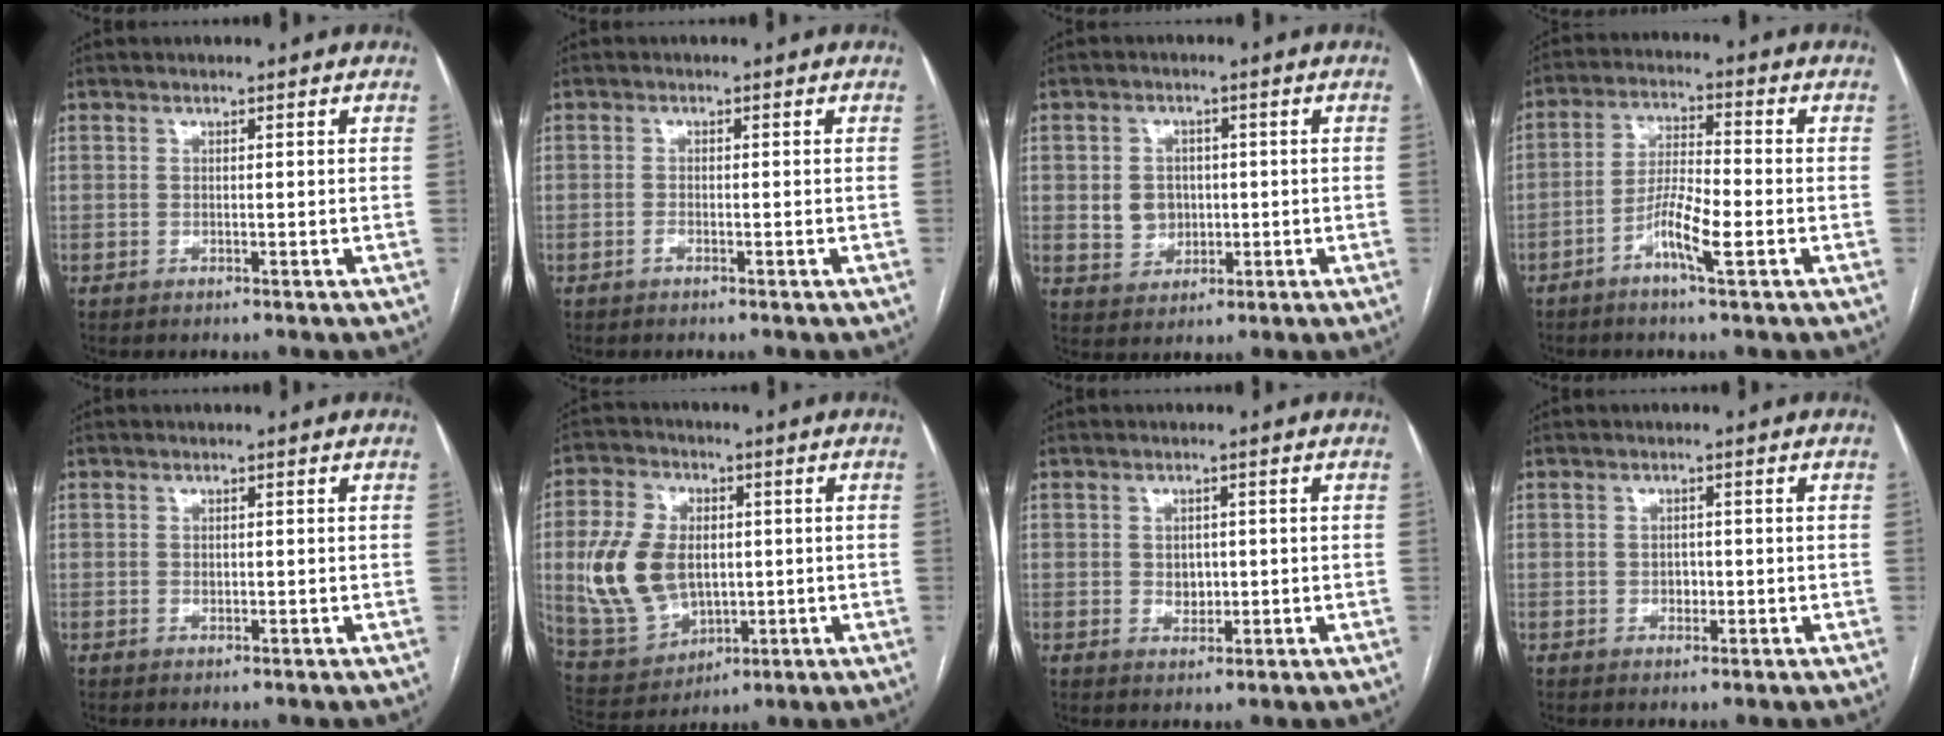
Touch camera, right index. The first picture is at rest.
{"total": 1.0, "force": [-0.5, 0.4, 0.7], "torque": [-0.015, 0.001, -0.009]}
{"total": 5.1, "force": [0.2, 4.6, 2.2], "torque": [-0.035, 0.011, 0.012]}
{"total": 7.0, "force": [-3.2, 0.7, 6.2], "torque": [-0.122, 0.003, -0.061]}
{"total": 0.6, "force": [0.0, 0.4, 0.4], "torque": [-0.006, 0.000, 0.000]}
{"total": 14.5, "force": [0.4, 9.9, 10.6], "torque": [-0.236, 0.018, 0.028]}
{"total": 2.6, "force": [0.0, 2.0, 1.6], "torque": [-0.019, 0.001, 0.005]}
{"total": 1.6, "force": [-0.3, 1.2, 0.9], "torque": [-0.013, 0.003, -0.003]}